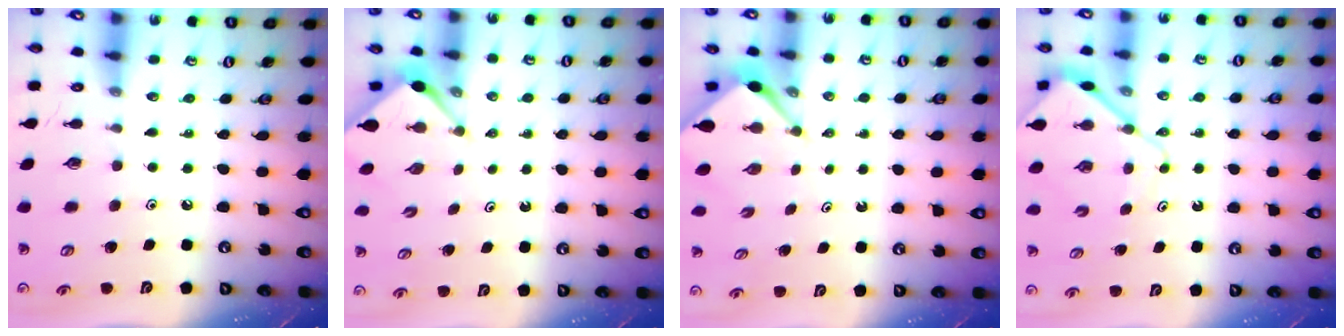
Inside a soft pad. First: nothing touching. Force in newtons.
{"total": 2.9, "press": 2.9, "slide": 0.3}
{"total": 2.1, "press": 2.1, "slide": 0.3}
{"total": 9.3, "press": 9.2, "slide": 1.1}